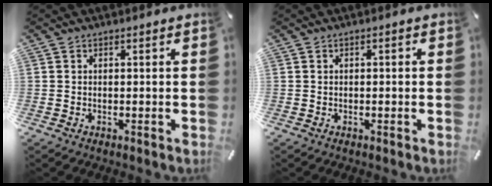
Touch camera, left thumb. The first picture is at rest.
{"total": 0.6, "force": [-0.2, 0.2, 0.5], "torque": [-0.009, 0.000, -0.005]}